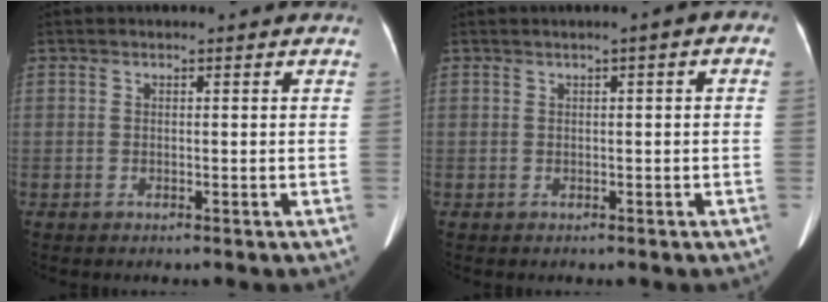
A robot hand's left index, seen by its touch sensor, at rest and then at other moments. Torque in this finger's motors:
{"motor_torque": [-0.06, -0.17, 0.01, 0.01]}